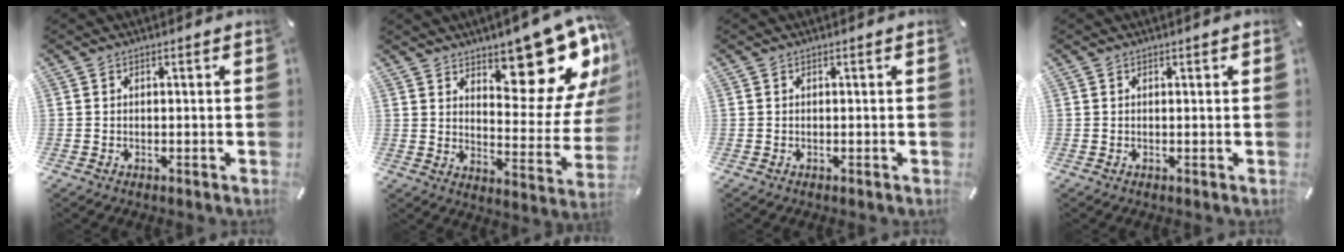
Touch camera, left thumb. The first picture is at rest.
{"total": 17.6, "force": [12.7, 6.9, 10.0], "torque": [-0.100, -0.122, 0.211]}
{"total": 0.0}
{"total": 0.0}